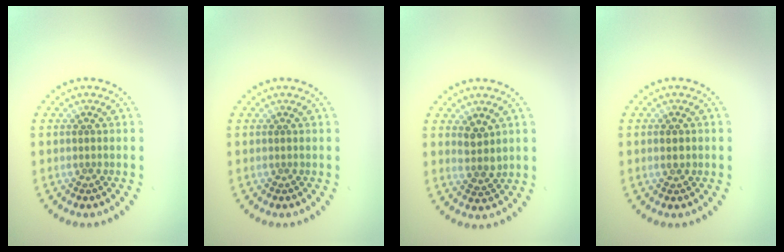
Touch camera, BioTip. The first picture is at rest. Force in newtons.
{"total": 0.0}
{"total": 2.1, "press": 1.8, "slide": 0.9}
{"total": 1.5, "press": 1.5, "slide": 0.1}